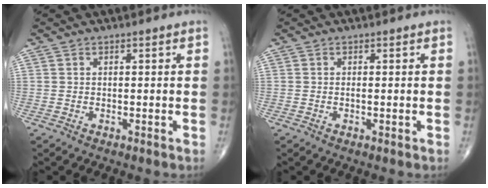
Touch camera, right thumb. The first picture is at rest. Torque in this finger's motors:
{"motor_torque": [1.70, 3.31, 0.26, 0.31, 0.03]}